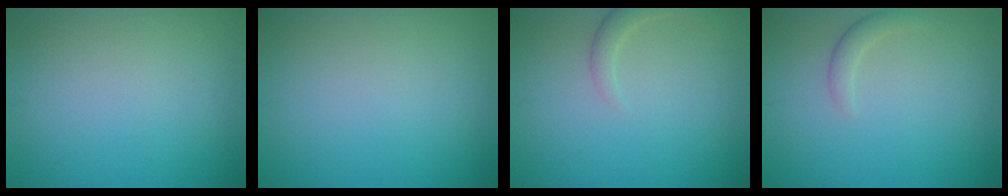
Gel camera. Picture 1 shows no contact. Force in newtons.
{"total": 0.0}
{"total": 1.9, "press": 1.9, "slide": 0.2}
{"total": 1.2, "press": 1.2, "slide": 0.1}